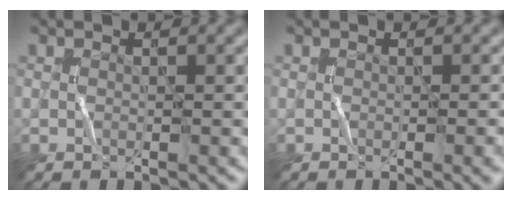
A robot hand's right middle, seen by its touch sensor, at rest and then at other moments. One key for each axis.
{"total": 2.2, "fx": -0.5, "fy": 0.9, "fz": 2.0, "tx": -0.004, "ty": 0.008, "tz": -0.005}